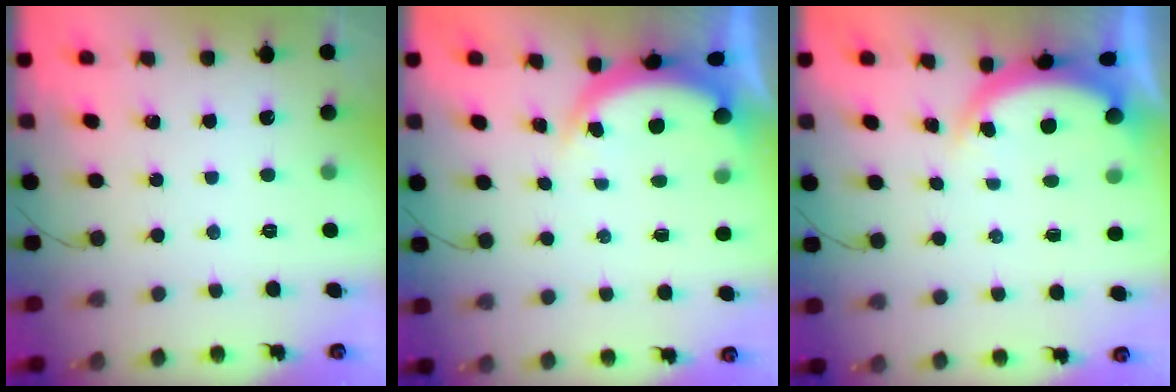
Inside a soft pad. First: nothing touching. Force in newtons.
{"total": 4.8, "press": 4.8, "slide": 0.8}
{"total": 4.5, "press": 4.5, "slide": 0.4}